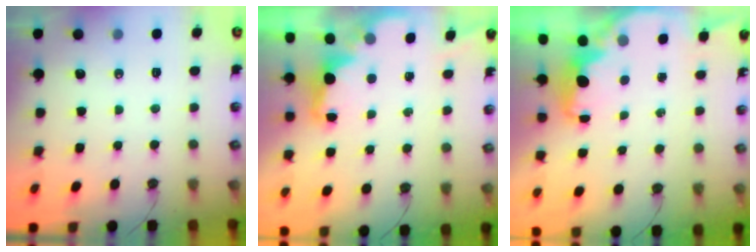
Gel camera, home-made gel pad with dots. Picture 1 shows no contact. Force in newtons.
{"total": 2.4, "press": 2.3, "slide": 0.6}
{"total": 2.3, "press": 2.3, "slide": 0.4}